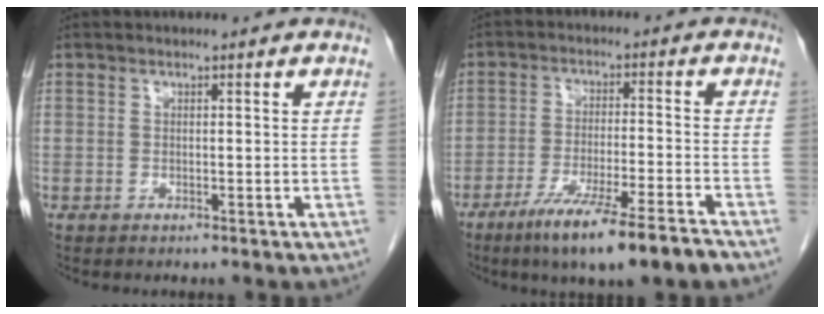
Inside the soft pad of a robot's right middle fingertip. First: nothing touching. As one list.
[{"total": 11.9, "force": [-8.2, -0.2, 8.6], "torque": [-0.136, -0.029, -0.135]}]